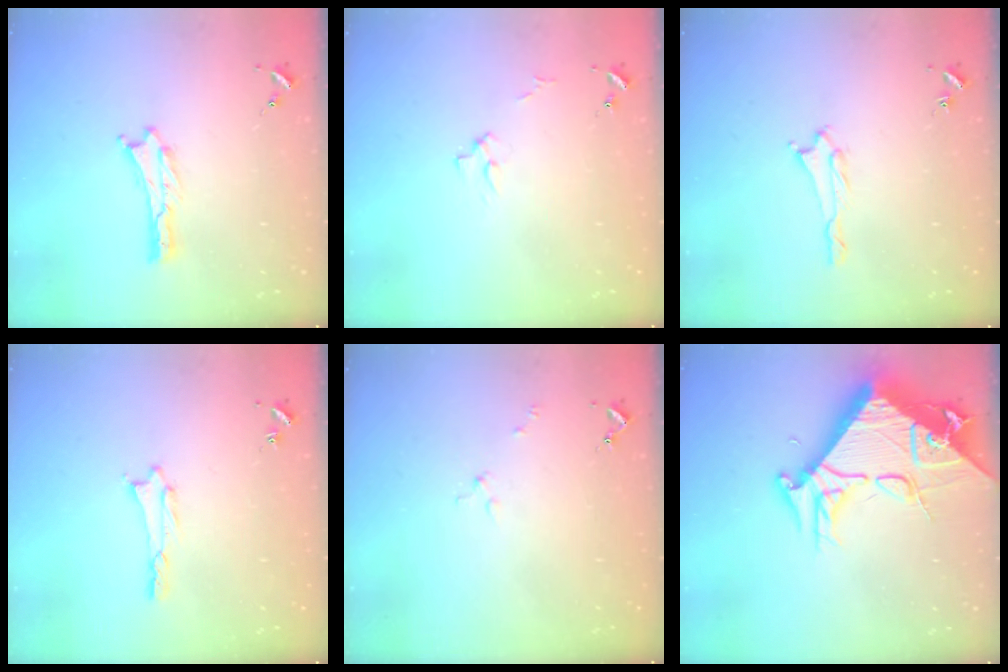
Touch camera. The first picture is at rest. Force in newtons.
{"total": 2.7, "press": 2.7, "slide": 0.3}
{"total": 1.3, "press": 1.3, "slide": 0.1}
{"total": 0.7, "press": 0.7, "slide": 0.1}
{"total": 1.7, "press": 1.7, "slide": 0.3}
{"total": 17.0, "press": 16.9, "slide": 1.6}